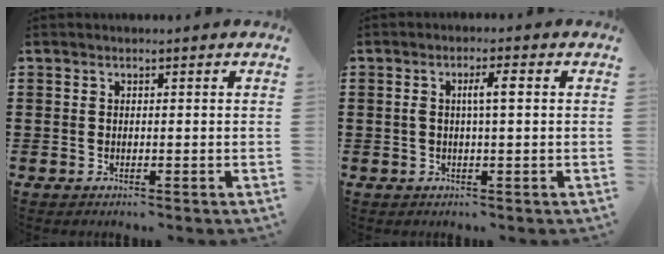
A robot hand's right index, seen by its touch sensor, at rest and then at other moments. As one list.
[{"total": 3.1, "force": [0.4, 0.5, 3.1], "torque": [-0.059, 0.003, 0.003]}]